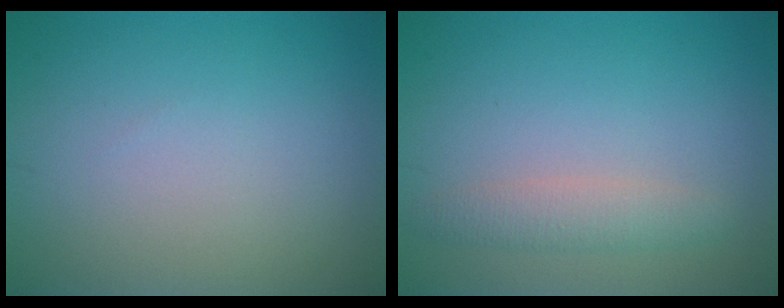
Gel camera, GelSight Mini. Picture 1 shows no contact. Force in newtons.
{"total": 2.1, "press": 2.1, "slide": 0.0}